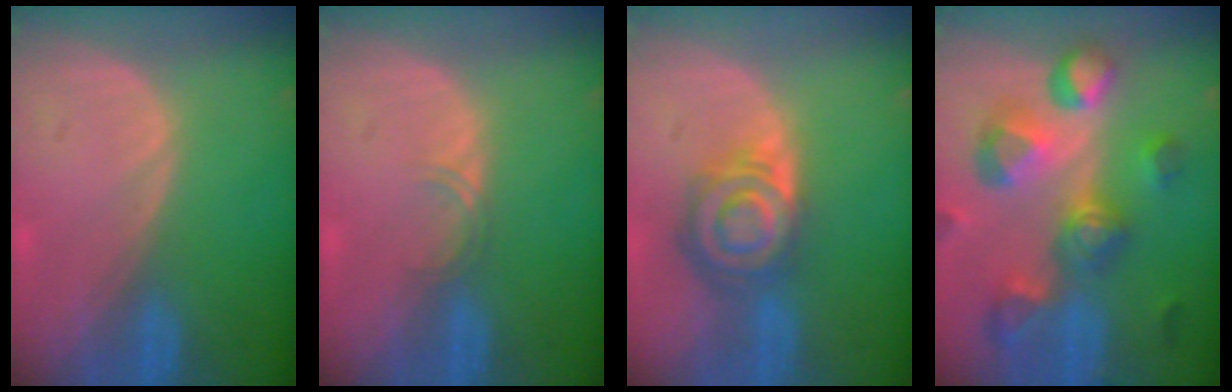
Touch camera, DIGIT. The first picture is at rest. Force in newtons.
{"total": 1.4, "press": 1.4, "slide": 0.2}
{"total": 8.0, "press": 7.1, "slide": 3.6}
{"total": 11.3, "press": 10.1, "slide": 5.1}